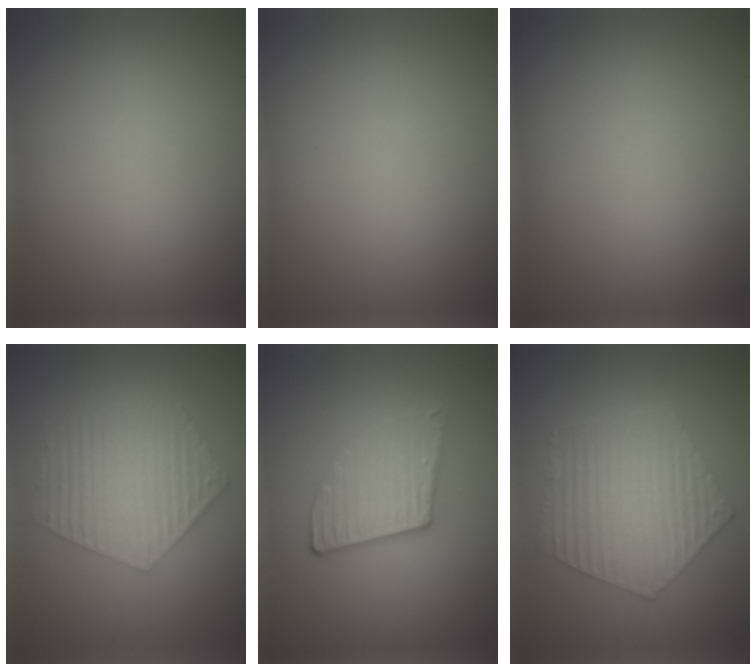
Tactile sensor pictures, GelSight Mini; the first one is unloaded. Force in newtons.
{"total": 0.0}
{"total": 0.0}
{"total": 5.9, "press": 4.3, "slide": 4.0}
{"total": 3.4, "press": 3.0, "slide": 1.5}
{"total": 6.3, "press": 4.8, "slide": 4.0}